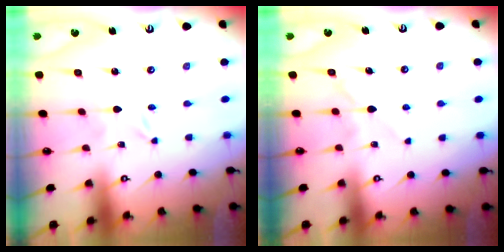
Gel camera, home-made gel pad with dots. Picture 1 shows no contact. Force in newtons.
{"total": 6.0, "press": 6.0, "slide": 0.7}